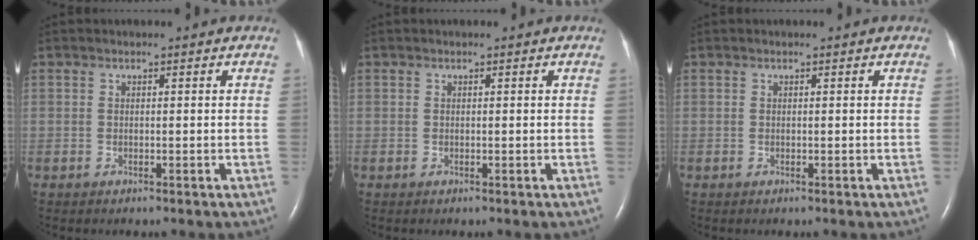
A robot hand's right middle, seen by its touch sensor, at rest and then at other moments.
{"total": 0.0}
{"total": 0.0}